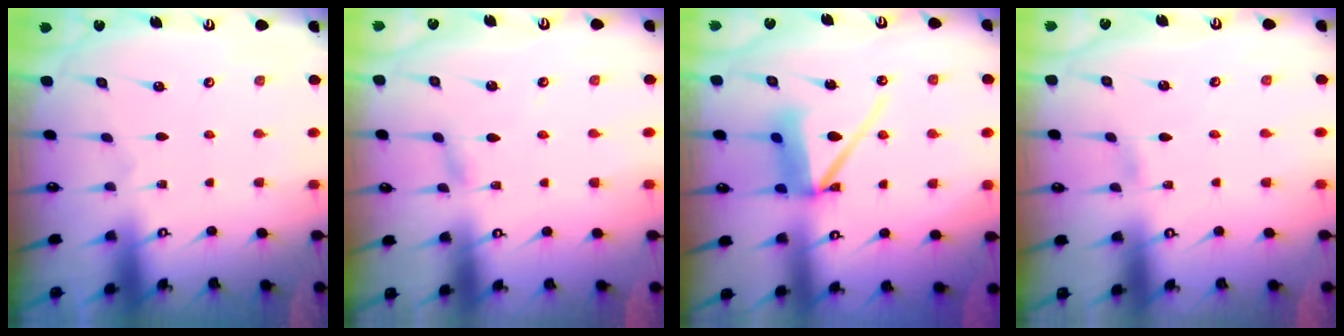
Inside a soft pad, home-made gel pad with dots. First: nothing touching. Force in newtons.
{"total": 2.4, "press": 2.4, "slide": 0.3}
{"total": 10.6, "press": 10.5, "slide": 1.4}
{"total": 0.5, "press": 0.5, "slide": 0.1}